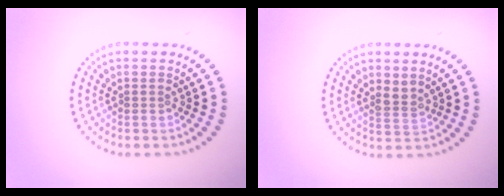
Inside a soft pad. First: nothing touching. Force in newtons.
{"total": 1.9, "press": 1.5, "slide": 1.2}